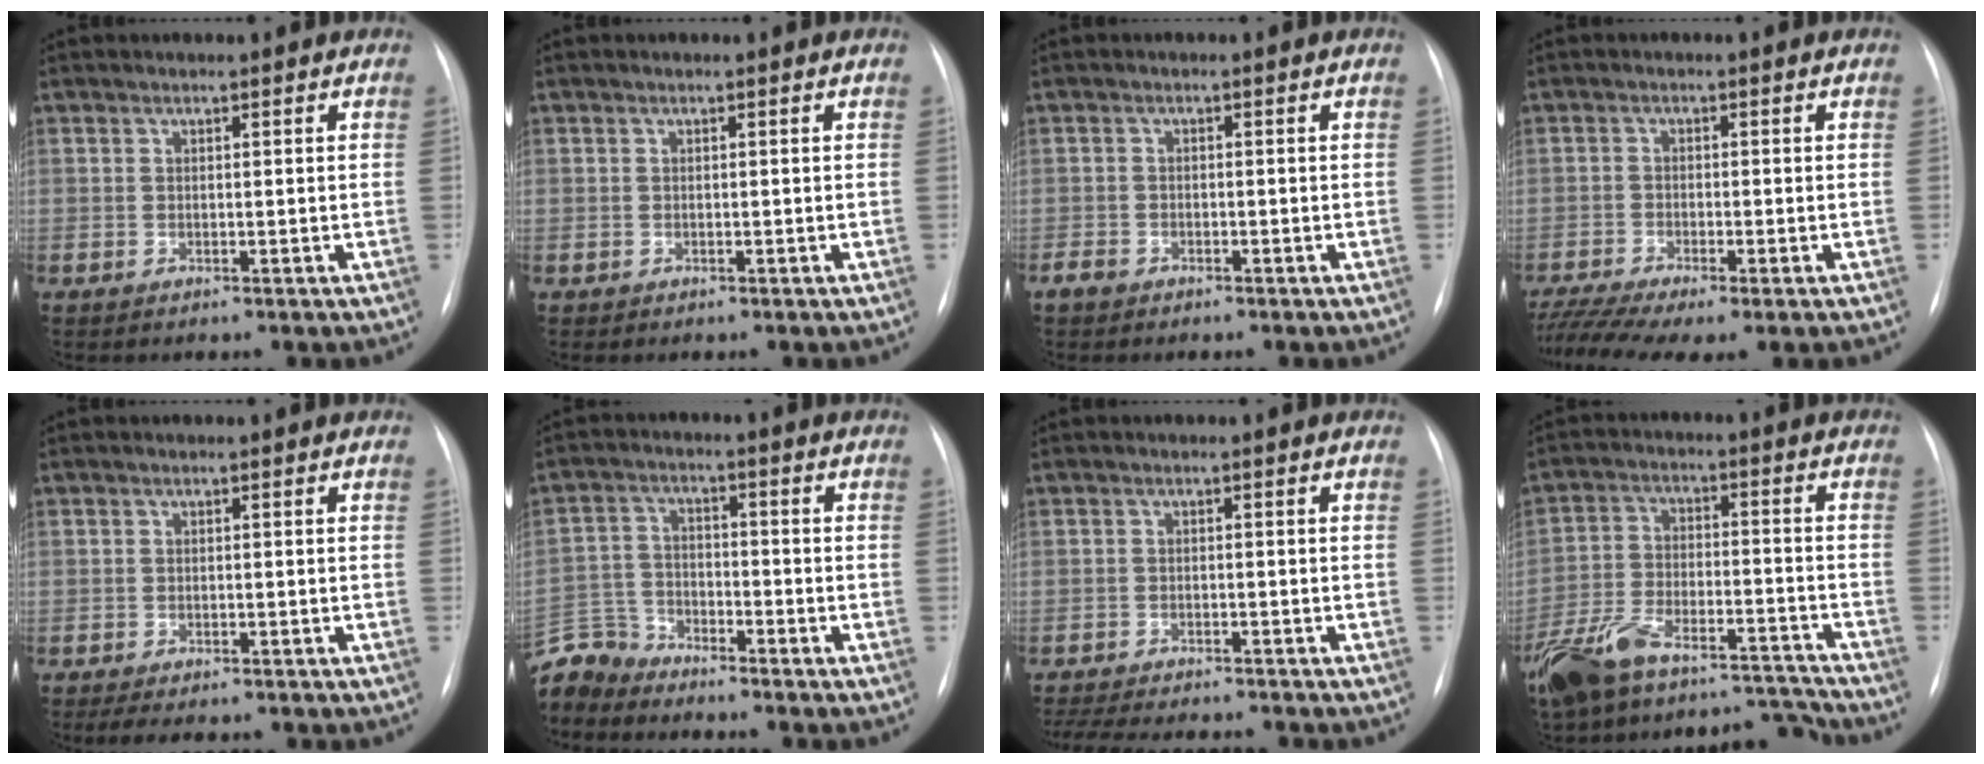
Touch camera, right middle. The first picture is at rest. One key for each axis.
{"total": 0.0}
{"total": 1.4, "fx": -1.1, "fy": 0.9, "fz": 0.3, "tx": -0.009, "ty": 0.002, "tz": -0.020}
{"total": 7.7, "fx": -5.8, "fy": 0.7, "fz": 5.0, "tx": -0.100, "ty": -0.009, "tz": -0.100}
{"total": 5.1, "fx": -4.1, "fy": 1.7, "fz": 2.5, "tx": -0.035, "ty": -0.011, "tz": -0.051}
{"total": 7.8, "fx": -7.6, "fy": 2.0, "fz": -0.5, "tx": 0.003, "ty": 0.007, "tz": -0.157}
{"total": 12.9, "fx": -11.6, "fy": 2.1, "fz": 5.1, "tx": -0.099, "ty": -0.014, "tz": -0.159}
{"total": 16.6, "fx": -15.0, "fy": 3.9, "fz": 5.9, "tx": -0.119, "ty": 0.026, "tz": -0.255}